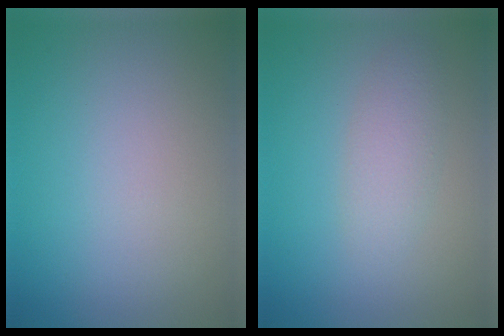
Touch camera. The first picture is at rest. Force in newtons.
{"total": 2.2, "press": 2.2, "slide": 0.1}